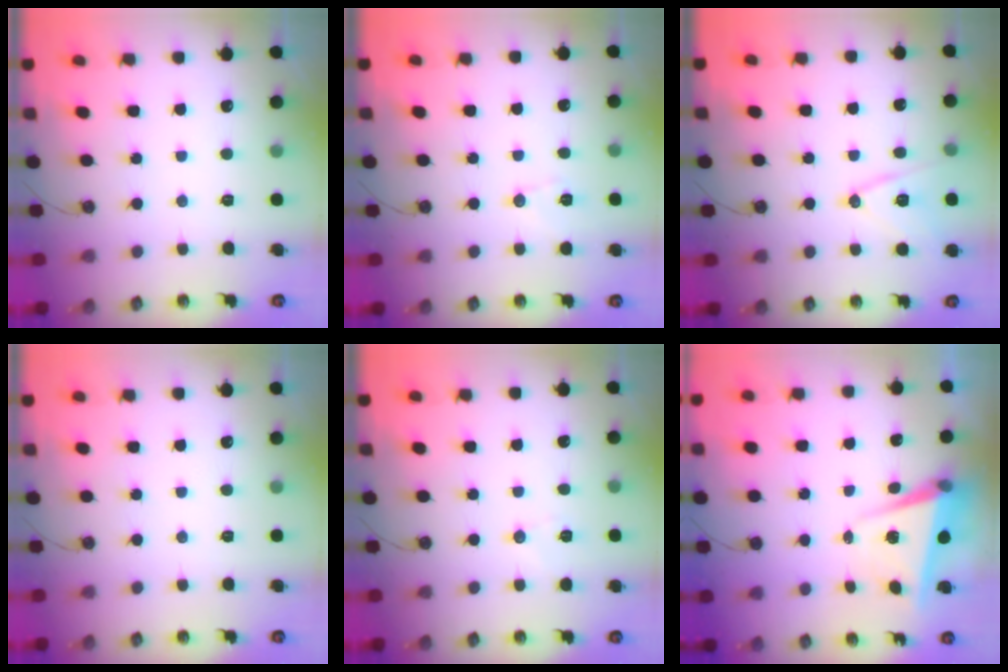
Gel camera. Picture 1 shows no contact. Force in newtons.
{"total": 6.6, "press": 6.3, "slide": 1.7}
{"total": 12.6, "press": 12.1, "slide": 3.4}
{"total": 0.0}
{"total": 5.2, "press": 4.9, "slide": 1.6}
{"total": 5.3, "press": 4.8, "slide": 2.2}